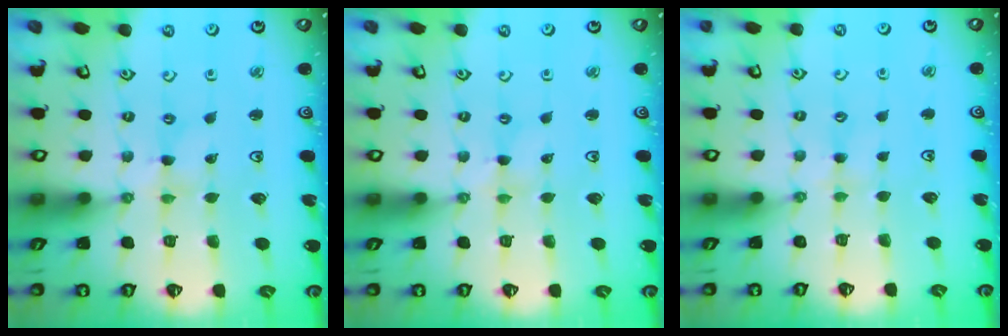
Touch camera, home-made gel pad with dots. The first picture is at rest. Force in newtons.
{"total": 0.8, "press": 0.8, "slide": 0.2}
{"total": 2.6, "press": 2.6, "slide": 0.4}